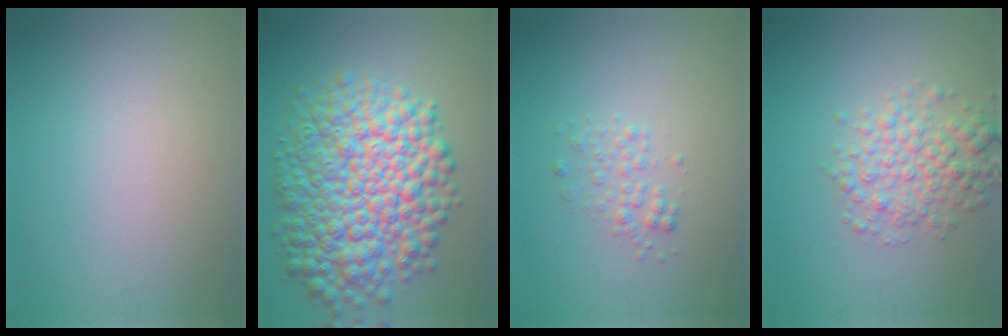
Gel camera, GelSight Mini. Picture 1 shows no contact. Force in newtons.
{"total": 12.2, "press": 12.2, "slide": 0.3}
{"total": 1.5, "press": 1.5, "slide": 0.0}
{"total": 4.0, "press": 4.0, "slide": 0.1}